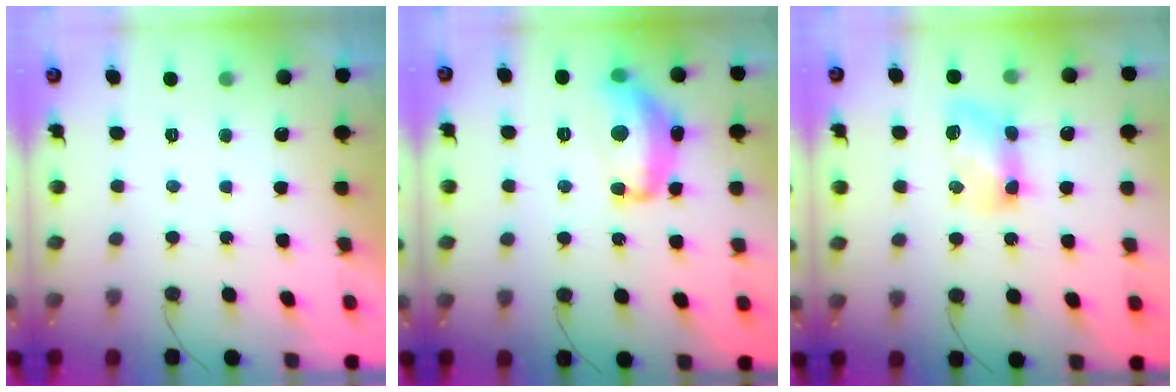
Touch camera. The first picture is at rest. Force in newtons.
{"total": 13.6, "press": 13.5, "slide": 1.1}
{"total": 10.4, "press": 10.4, "slide": 0.2}